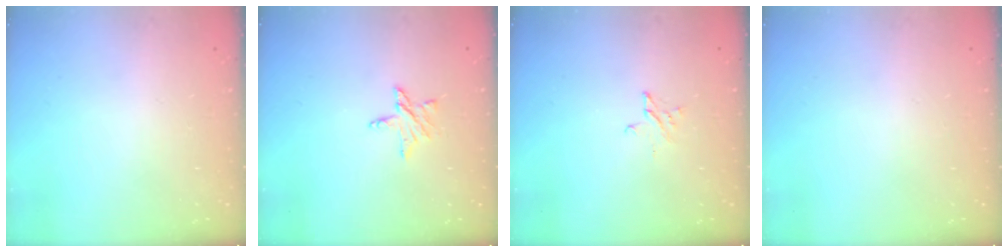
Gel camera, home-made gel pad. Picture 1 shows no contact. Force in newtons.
{"total": 5.5, "press": 5.5, "slide": 0.5}
{"total": 2.1, "press": 2.1, "slide": 0.2}
{"total": 0.0}